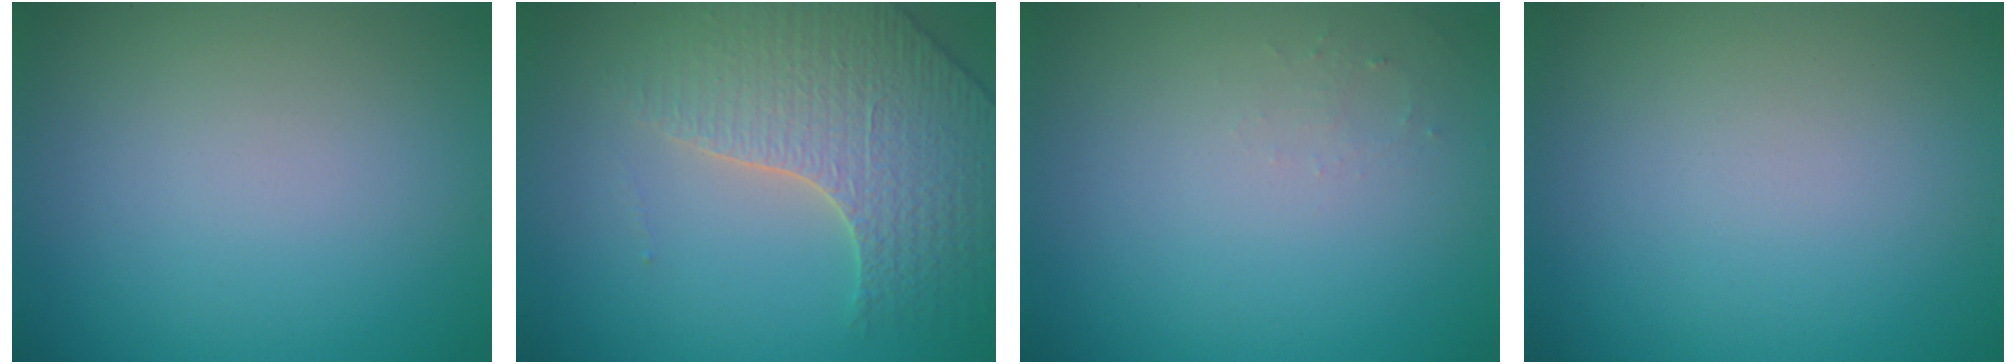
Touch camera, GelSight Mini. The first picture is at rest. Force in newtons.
{"total": 4.5, "press": 4.4, "slide": 1.2}
{"total": 0.8, "press": 0.8, "slide": 0.3}
{"total": 0.0}